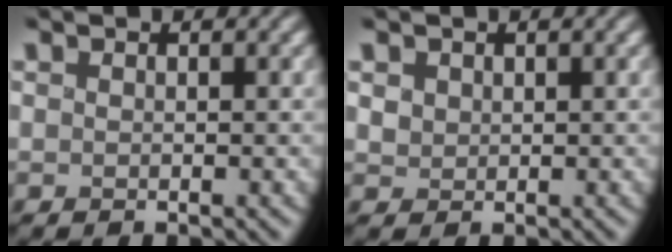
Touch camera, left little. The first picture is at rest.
{"total": 1.1, "force": [0.3, 1.0, 0.4], "torque": [-0.009, -0.001, 0.008]}